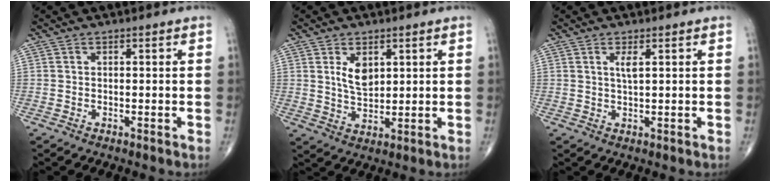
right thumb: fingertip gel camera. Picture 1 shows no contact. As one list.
[{"total": 5.5, "force": [2.0, 3.2, 4.0], "torque": [-0.056, -0.018, 0.042]}, {"total": 2.1, "force": [0.9, 0.4, 1.9], "torque": [-0.041, -0.006, 0.018]}]